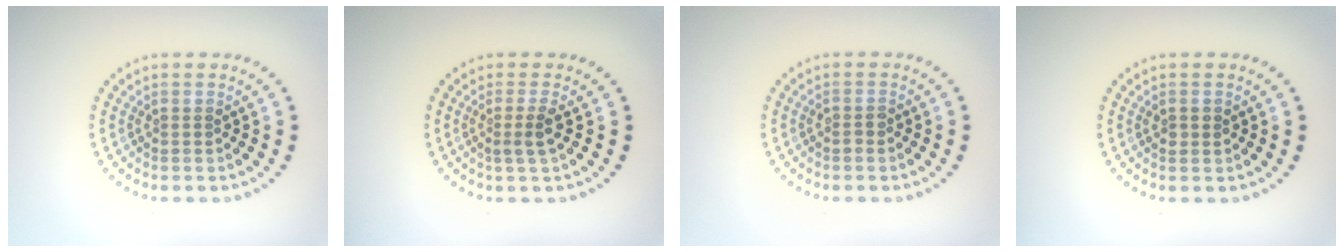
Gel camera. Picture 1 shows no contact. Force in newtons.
{"total": 1.7, "press": 1.3, "slide": 1.1}
{"total": 0.8, "press": 0.7, "slide": 0.3}
{"total": 1.0, "press": 1.0, "slide": 0.1}